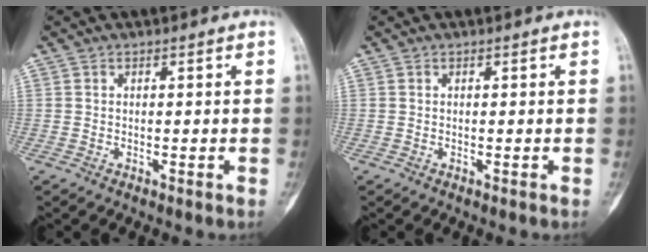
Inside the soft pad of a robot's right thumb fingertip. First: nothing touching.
{"total": 0.0}